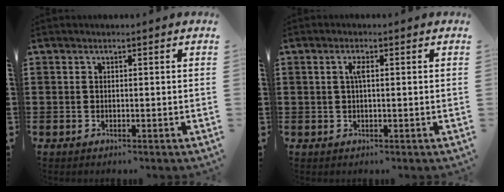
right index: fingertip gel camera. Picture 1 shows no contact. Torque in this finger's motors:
{"motor_torque": [0.26, -0.07, 0.04, 0.02]}